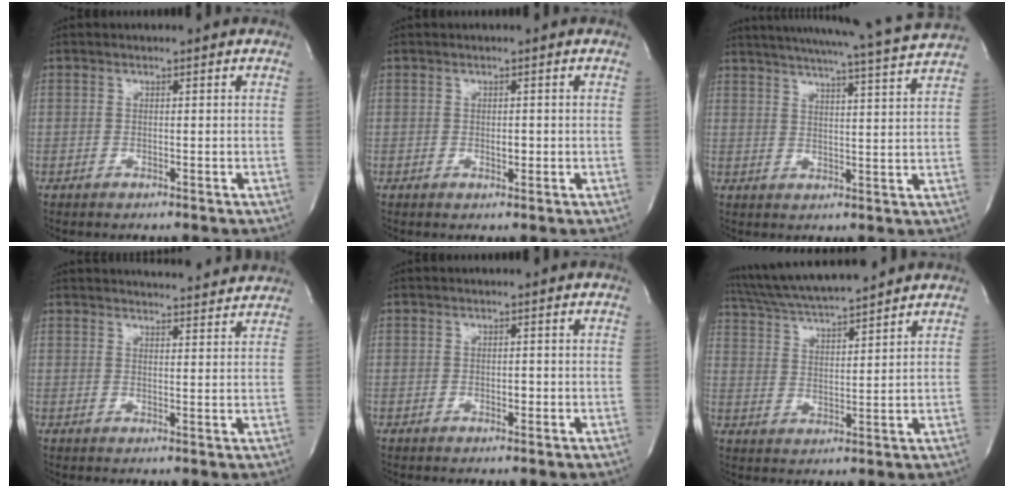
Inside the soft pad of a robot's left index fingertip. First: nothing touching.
{"total": 1.0, "force": [-0.3, 0.6, 0.8], "torque": [-0.016, -0.003, -0.004]}
{"total": 18.4, "force": [17.0, -1.8, 6.9], "torque": [-0.122, -0.036, 0.224]}
{"total": 12.5, "force": [12.0, 1.5, 3.1], "torque": [-0.037, 0.010, 0.144]}
{"total": 0.7, "force": [-0.3, 0.4, 0.5], "torque": [-0.011, -0.002, -0.006]}
{"total": 12.2, "force": [11.2, 0.0, 5.0], "torque": [-0.101, 0.017, 0.195]}